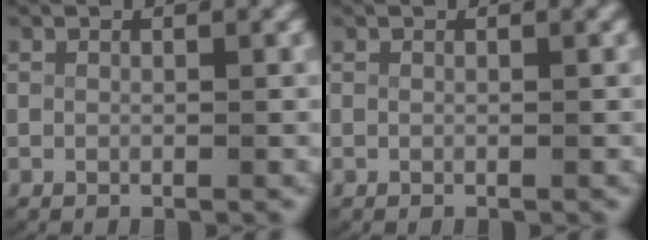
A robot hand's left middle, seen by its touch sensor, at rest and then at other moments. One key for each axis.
{"total": 0.0}